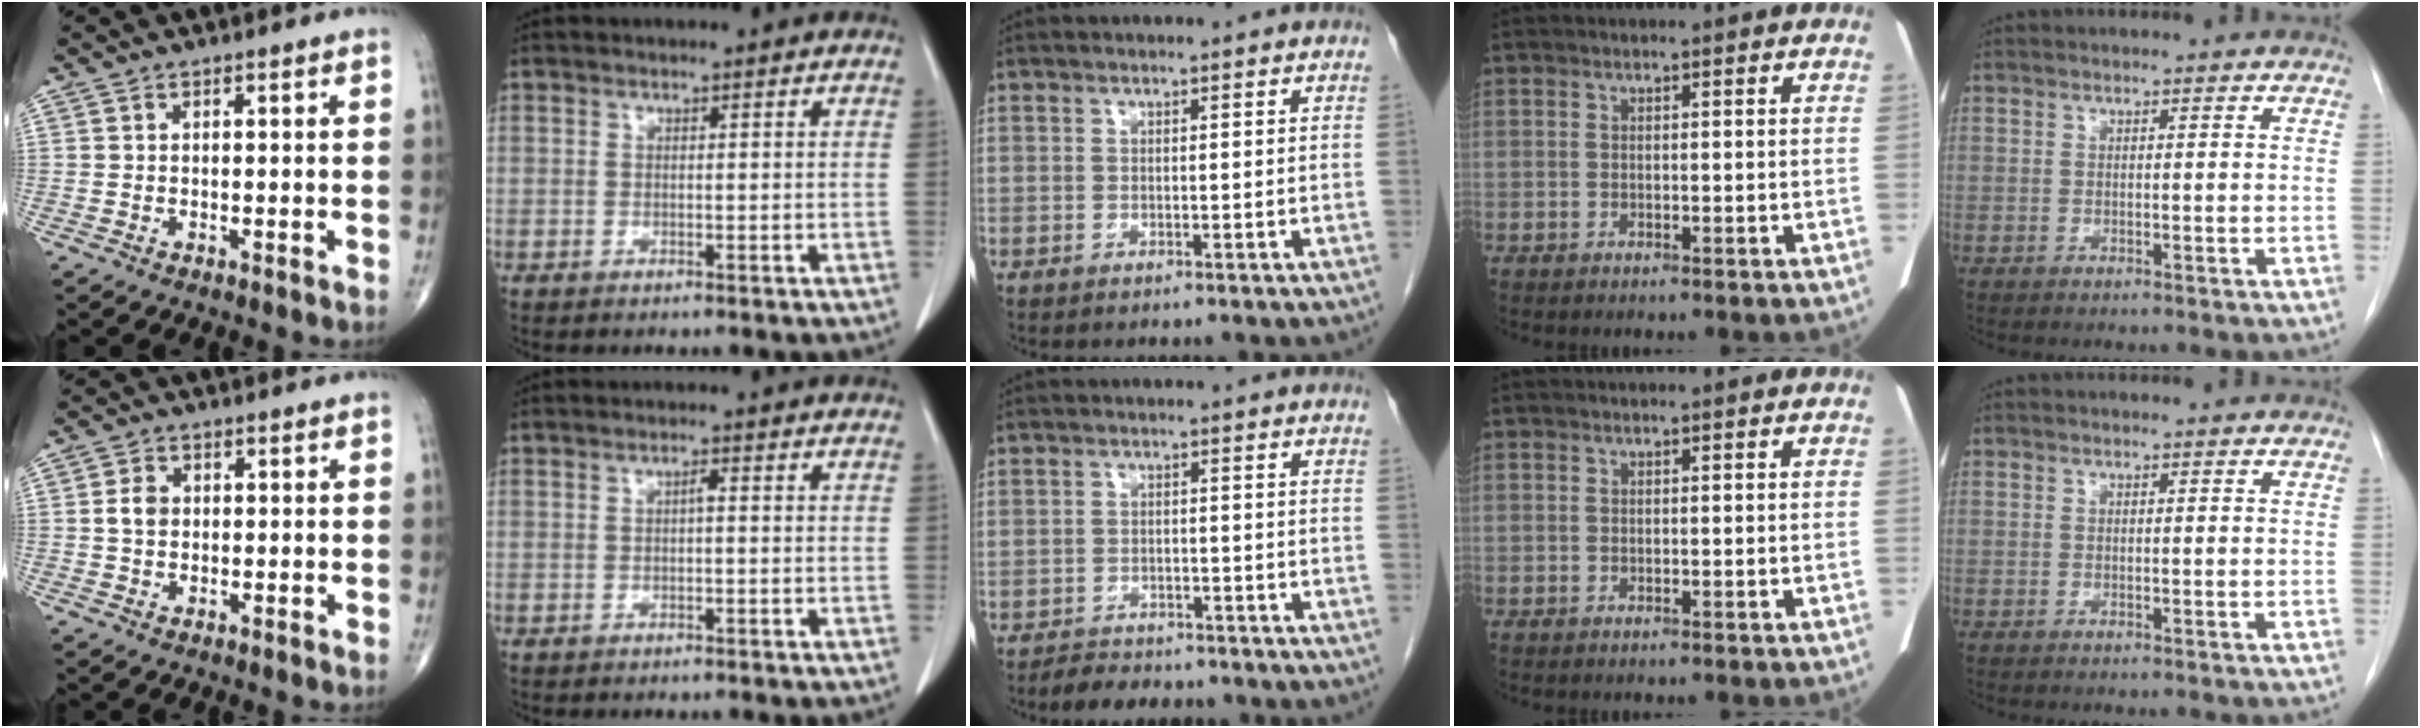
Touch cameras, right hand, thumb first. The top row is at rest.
{"thumb": {"total": 3.1, "force": [0.2, 2.4, 2.0], "torque": [-0.034, 0.005, 0.001]}, "index": {"total": 0.9, "force": [0.0, 0.2, 0.9], "torque": [-0.014, 0.002, 0.000]}, "middle": {"total": 5.3, "force": [-4.7, 1.9, 1.5], "torque": [-0.031, -0.006, -0.066]}}